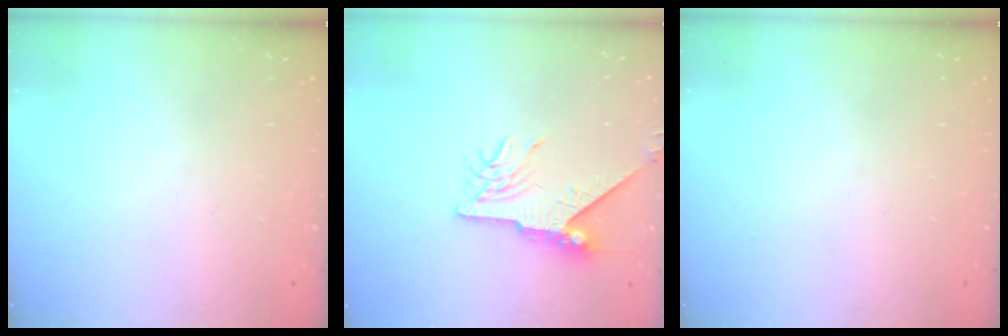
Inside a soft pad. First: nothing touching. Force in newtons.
{"total": 9.3, "press": 9.3, "slide": 0.4}
{"total": 0.0}